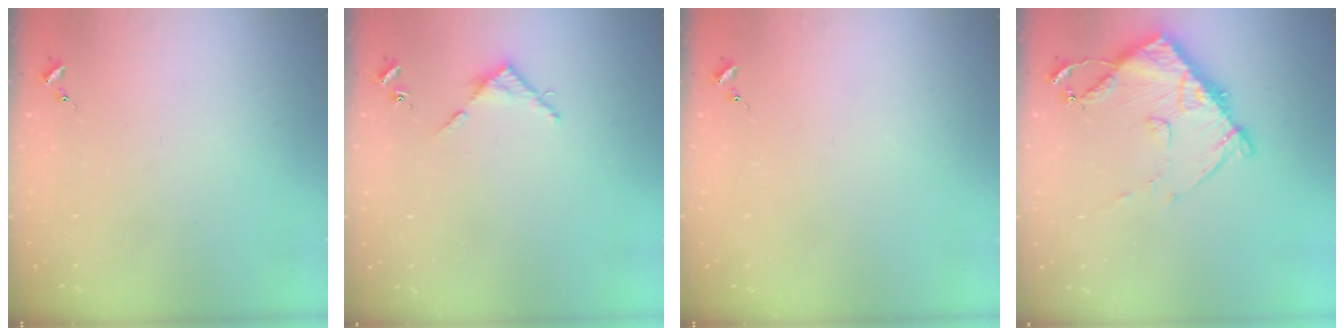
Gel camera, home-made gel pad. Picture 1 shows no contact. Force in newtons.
{"total": 4.7, "press": 4.7, "slide": 0.2}
{"total": 0.0}
{"total": 10.7, "press": 10.7, "slide": 1.3}